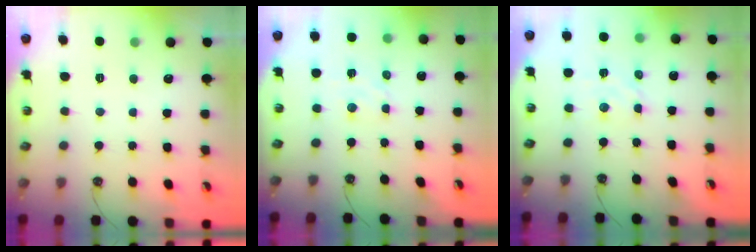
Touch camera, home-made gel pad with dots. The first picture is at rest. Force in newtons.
{"total": 2.4, "press": 2.4, "slide": 0.4}
{"total": 3.0, "press": 3.0, "slide": 0.1}